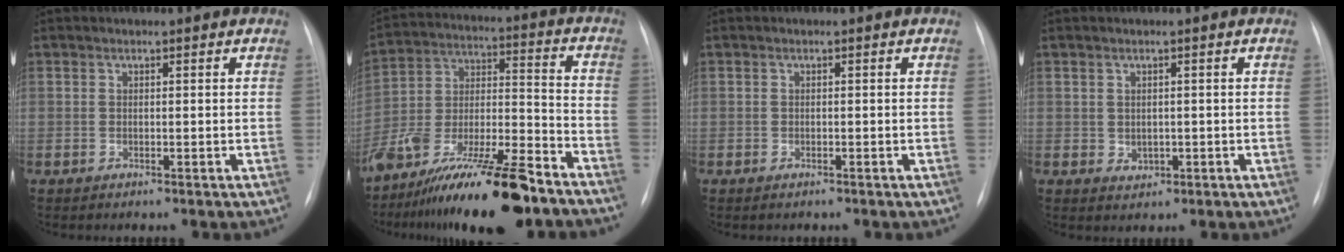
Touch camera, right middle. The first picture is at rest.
{"total": 22.1, "force": [-16.5, 3.4, 14.3], "torque": [-0.234, -0.009, -0.287]}
{"total": 0.6, "force": [-0.5, 0.3, 0.3], "torque": [-0.009, -0.003, -0.004]}
{"total": 1.8, "force": [-0.1, 1.5, 0.9], "torque": [-0.015, -0.001, 0.007]}